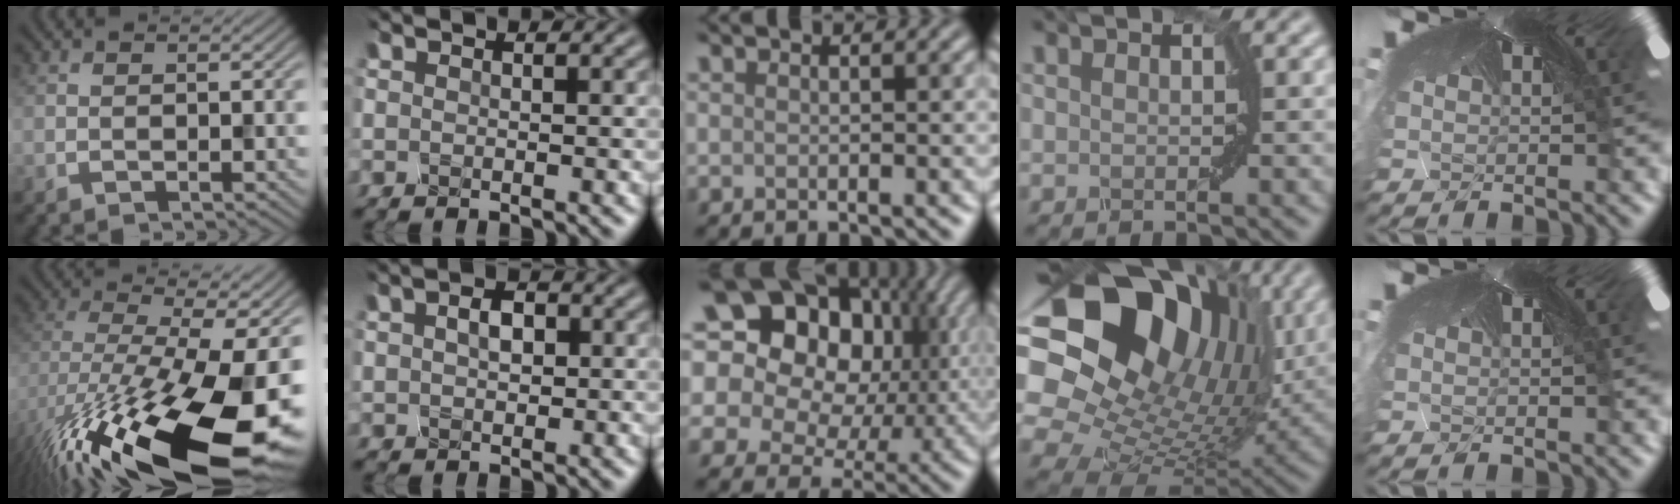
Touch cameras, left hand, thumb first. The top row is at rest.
{"thumb": {"total": 20.1, "force": [-8.7, 8.1, 16.2], "torque": [-0.296, -0.047, -0.124]}, "index": {"total": 2.4, "force": [0.0, 1.7, 1.7], "torque": [-0.033, 0.004, -0.004]}, "middle": {"total": 20.1, "force": [6.8, 15.9, 10.3], "torque": [-0.218, 0.056, 0.091]}, "ring": {"total": 18.0, "force": [6.6, 12.8, 10.9], "torque": [-0.214, 0.030, 0.119]}}